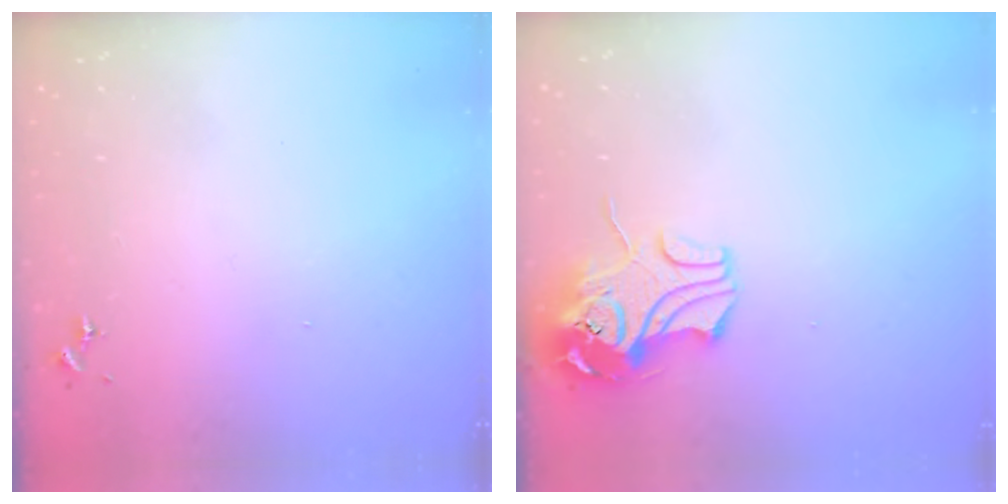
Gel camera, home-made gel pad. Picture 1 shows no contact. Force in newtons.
{"total": 11.7, "press": 11.5, "slide": 1.7}